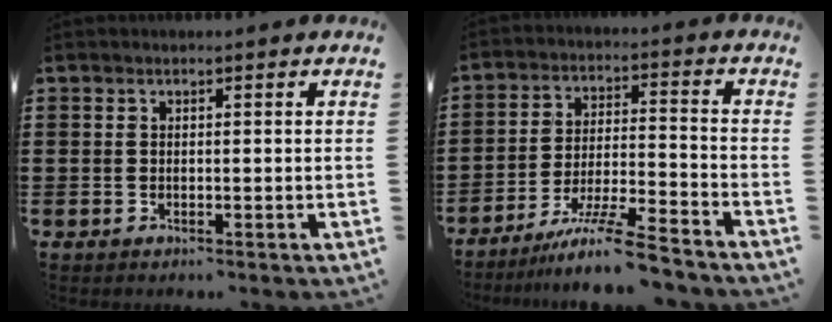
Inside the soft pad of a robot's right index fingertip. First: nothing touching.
{"total": 9.2, "force": [-7.6, 0.2, 5.1], "torque": [-0.103, 0.000, -0.149]}